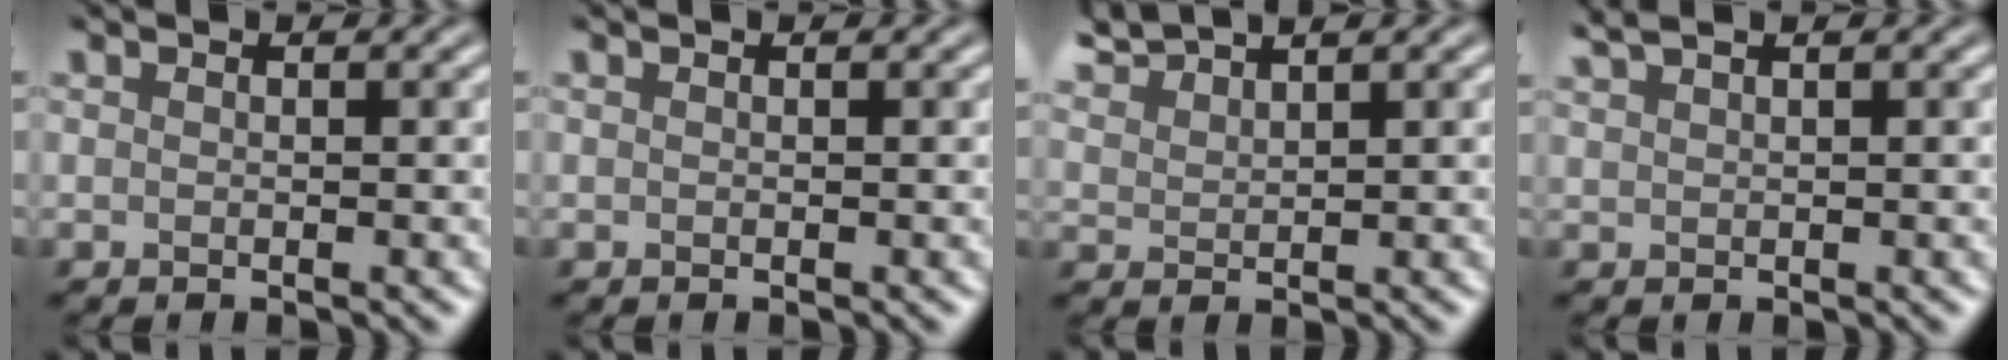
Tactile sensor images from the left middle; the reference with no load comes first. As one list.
[{"total": 0.0}, {"total": 2.3, "force": [1.9, -1.0, -0.8], "torque": [-0.012, 0.000, 0.081]}, {"total": 1.3, "force": [1.2, -0.4, 0.1], "torque": [-0.015, 0.003, 0.038]}]